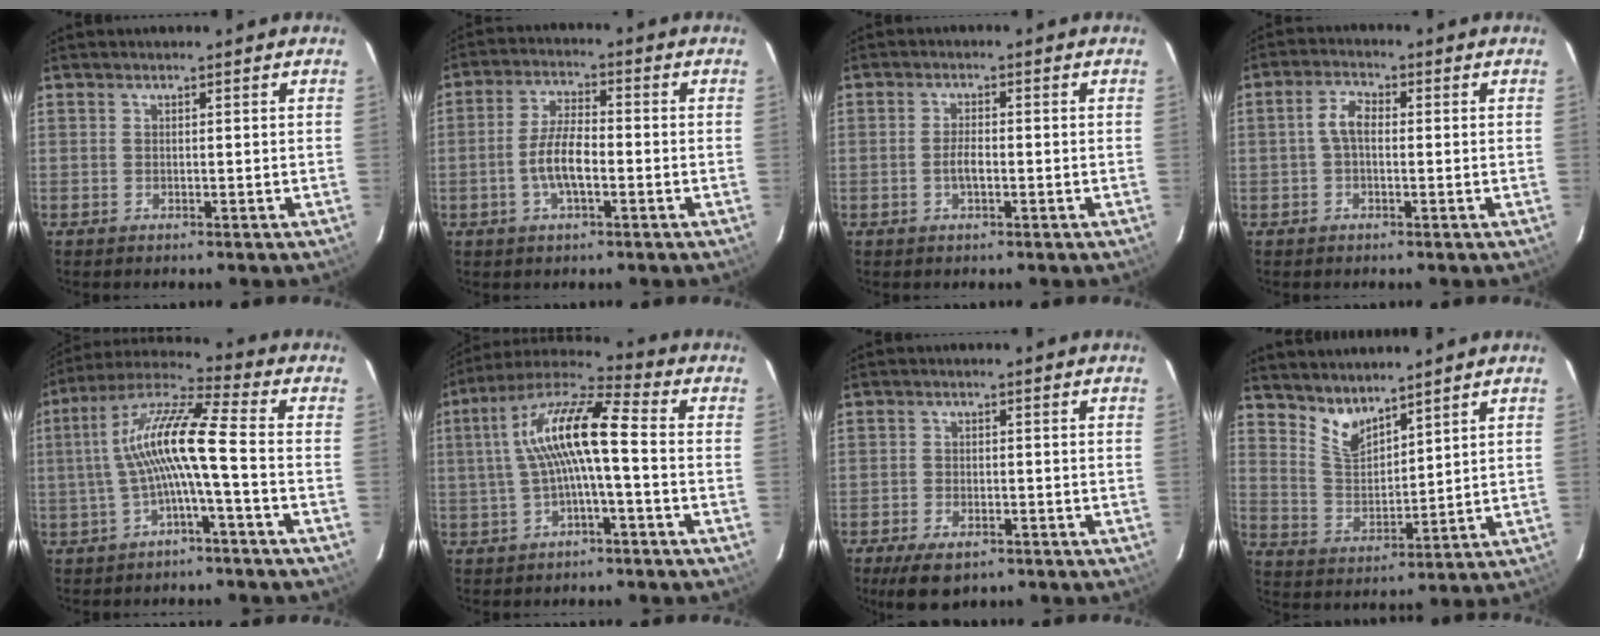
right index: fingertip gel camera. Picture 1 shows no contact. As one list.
[{"total": 6.9, "force": [-2.1, 2.2, 6.2], "torque": [-0.124, 0.005, -0.040]}, {"total": 2.6, "force": [-0.8, 0.9, 2.4], "torque": [-0.047, 0.000, -0.016]}, {"total": 3.8, "force": [-0.1, 2.1, 3.2], "torque": [-0.066, 0.012, -0.002]}, {"total": 11.8, "force": [-1.9, 0.4, 11.6], "torque": [-0.237, 0.019, -0.035]}, {"total": 12.3, "force": [-0.3, 2.1, 12.1], "torque": [-0.239, 0.025, -0.009]}, {"total": 7.1, "force": [-4.9, 3.3, 4.0], "torque": [-0.092, -0.015, -0.077]}, {"total": 6.7, "force": [5.6, 2.3, 2.8], "torque": [-0.049, -0.005, 0.115]}]